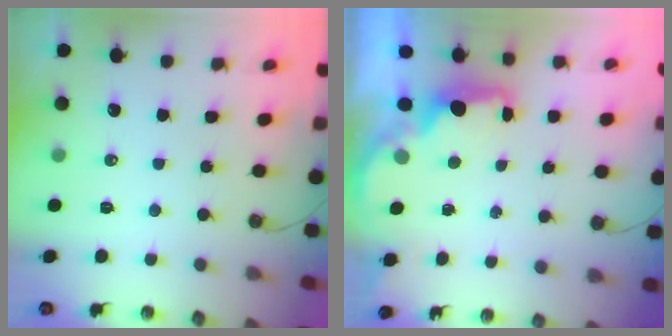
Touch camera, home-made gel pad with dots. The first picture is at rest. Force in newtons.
{"total": 2.3, "press": 2.1, "slide": 0.8}